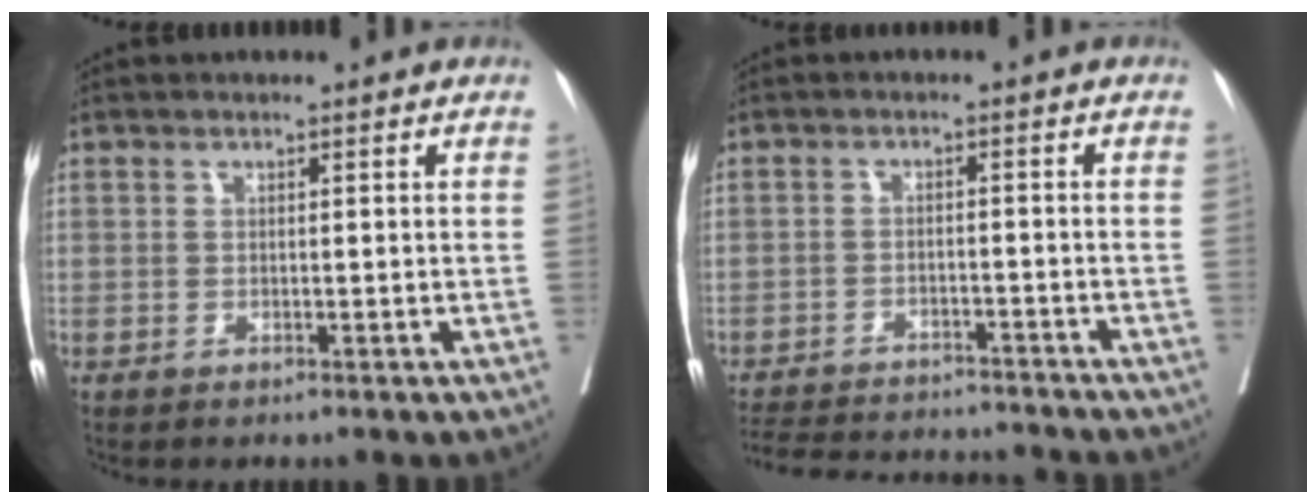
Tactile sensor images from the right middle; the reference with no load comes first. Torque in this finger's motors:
{"motor_torque": [0.98, -1.16, 0.09, 0.06]}